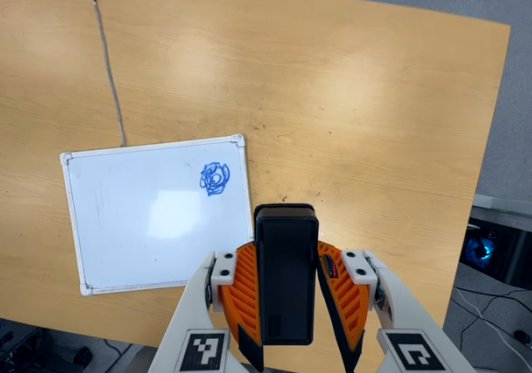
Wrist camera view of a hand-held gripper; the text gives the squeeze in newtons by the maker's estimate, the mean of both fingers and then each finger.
{"total": 4.5, "left": 3.7, "right": 5.4}